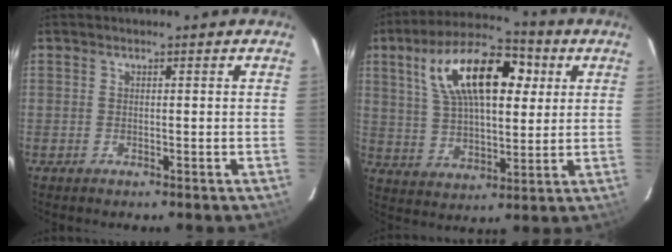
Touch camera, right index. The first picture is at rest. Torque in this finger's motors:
{"motor_torque": [0.76, 0.09, 1.06, 0.21]}